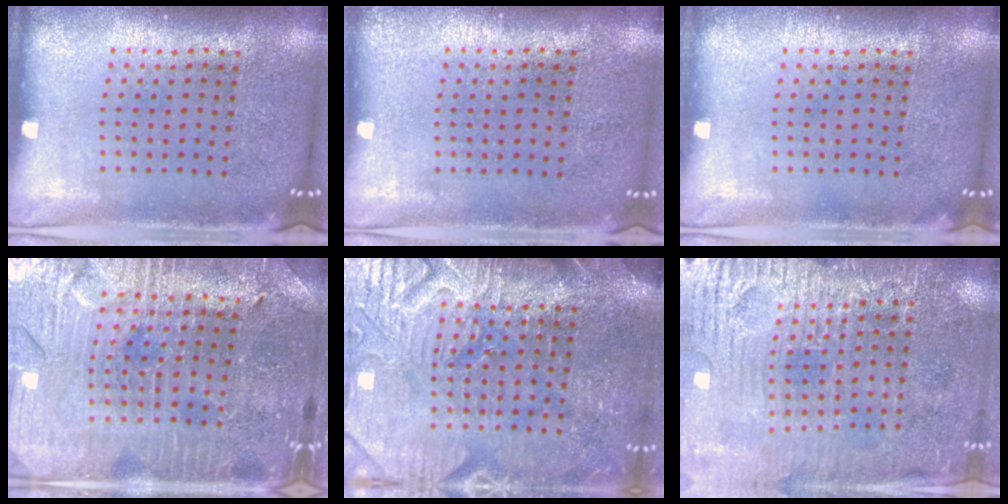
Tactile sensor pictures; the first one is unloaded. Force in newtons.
{"total": 0.0}
{"total": 0.0}
{"total": 3.3, "press": 3.2, "slide": 0.5}
{"total": 4.0, "press": 3.8, "slide": 1.2}
{"total": 3.5, "press": 3.4, "slide": 0.8}